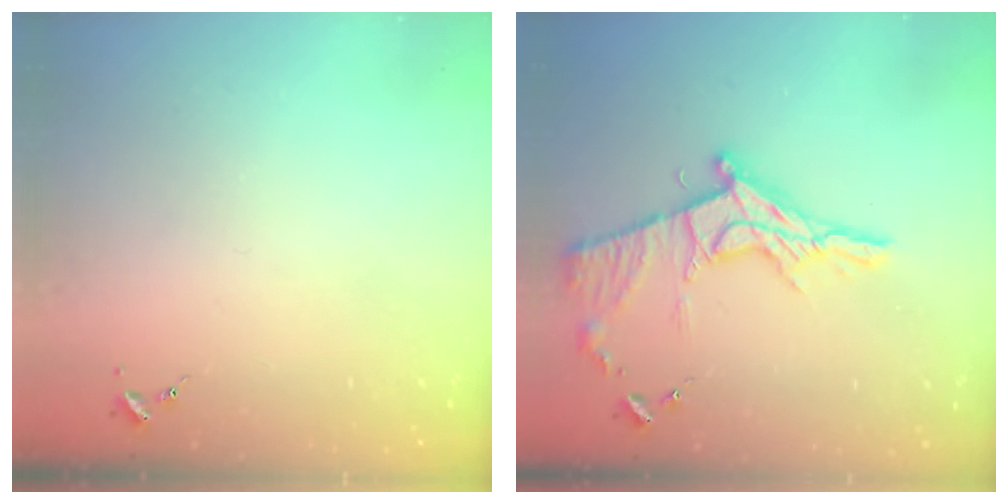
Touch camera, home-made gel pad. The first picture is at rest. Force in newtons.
{"total": 16.9, "press": 16.8, "slide": 1.4}